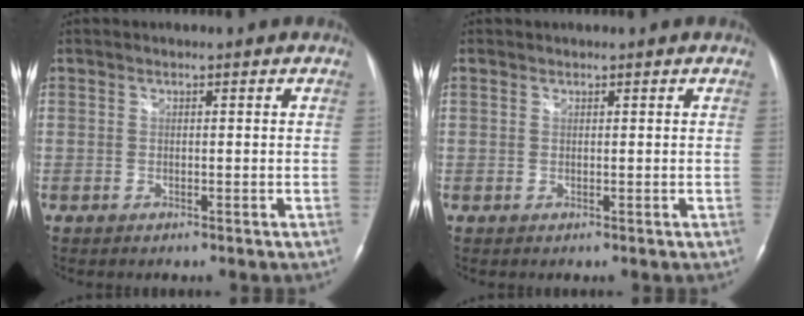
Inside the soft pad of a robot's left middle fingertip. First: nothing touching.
{"total": 0.7, "force": [0.6, 0.4, 0.1], "torque": [-0.004, 0.011, 0.011]}